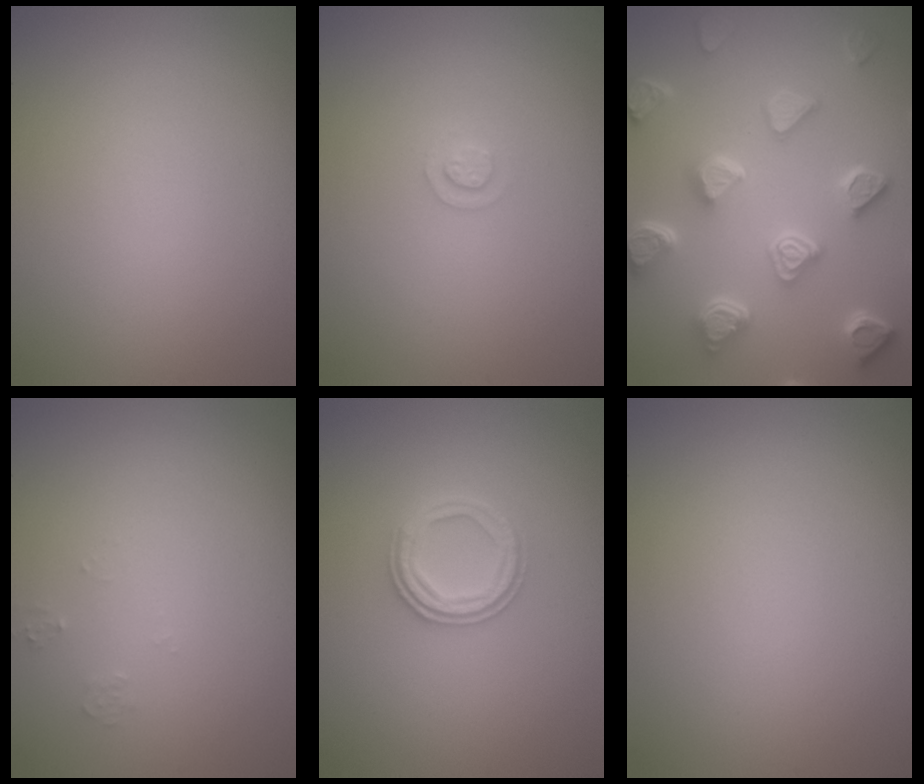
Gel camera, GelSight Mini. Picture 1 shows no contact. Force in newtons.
{"total": 1.0, "press": 1.0, "slide": 0.2}
{"total": 7.3, "press": 5.8, "slide": 4.5}
{"total": 0.7, "press": 0.7, "slide": 0.1}
{"total": 2.6, "press": 2.5, "slide": 0.7}
{"total": 0.0}